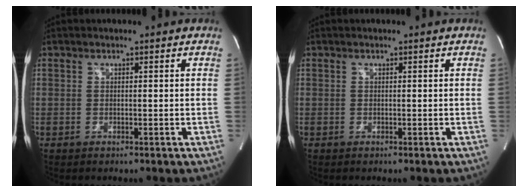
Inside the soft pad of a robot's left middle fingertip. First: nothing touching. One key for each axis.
{"total": 0.0}